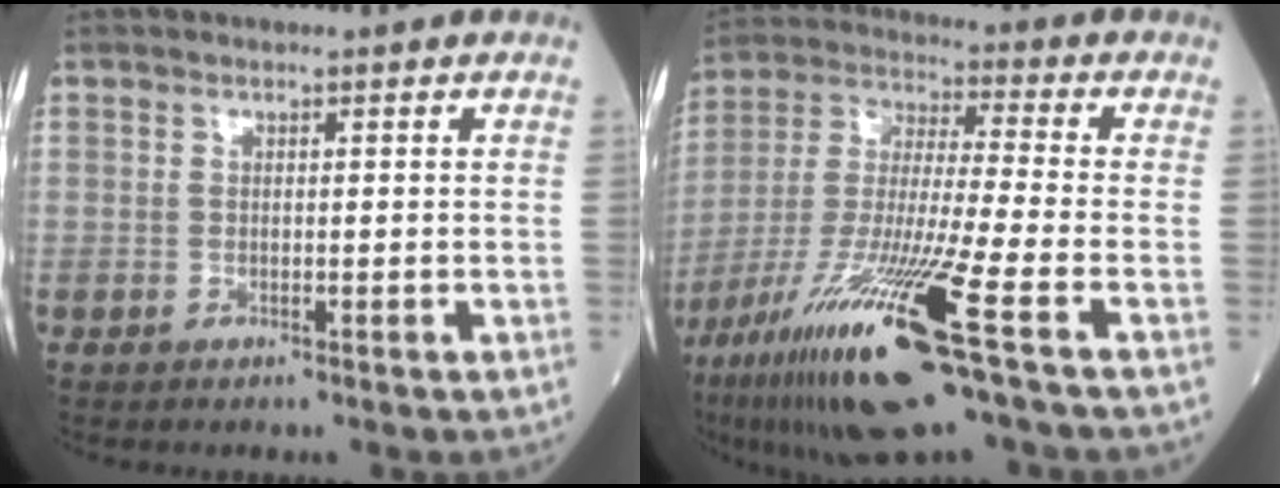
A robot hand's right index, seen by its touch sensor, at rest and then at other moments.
{"total": 20.2, "force": [-10.4, 0.5, 17.3], "torque": [-0.356, -0.055, -0.194]}